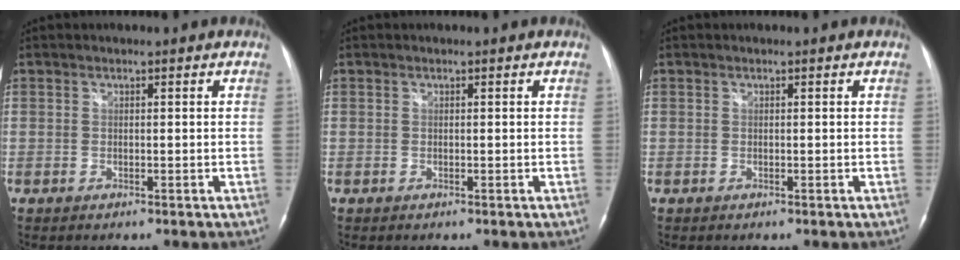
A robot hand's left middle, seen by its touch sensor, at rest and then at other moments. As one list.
[{"total": 0.0}, {"total": 0.0}]